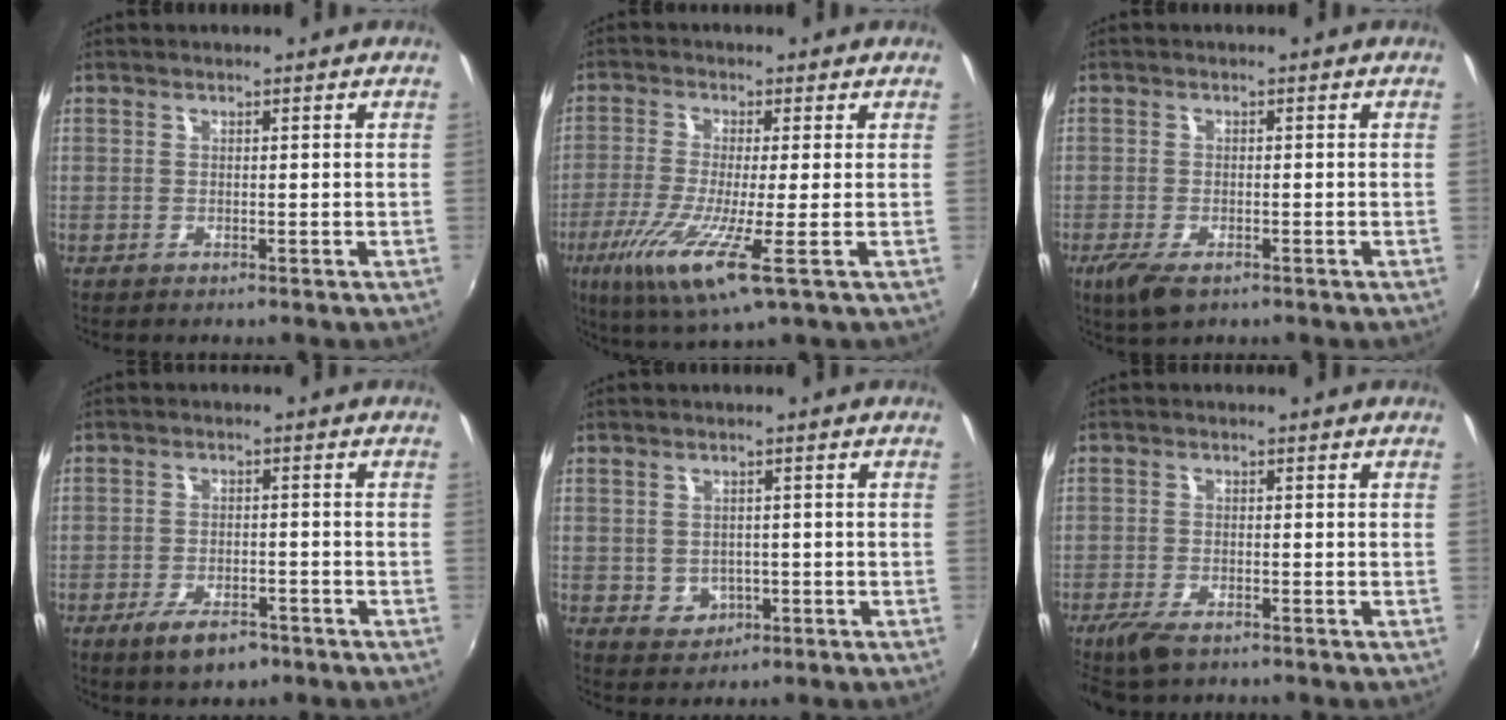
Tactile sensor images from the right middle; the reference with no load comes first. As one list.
[{"total": 11.8, "force": [-4.7, 0.6, 10.9], "torque": [-0.235, -0.037, -0.085]}, {"total": 5.2, "force": [-3.1, 2.1, 3.6], "torque": [-0.084, -0.017, -0.055]}, {"total": 6.8, "force": [-4.5, 2.9, 4.2], "torque": [-0.095, -0.010, -0.071]}, {"total": 3.9, "force": [-0.7, 3.6, 1.4], "torque": [-0.032, 0.005, 0.002]}, {"total": 5.1, "force": [-3.8, 1.7, 2.9], "torque": [-0.077, -0.014, -0.072]}]